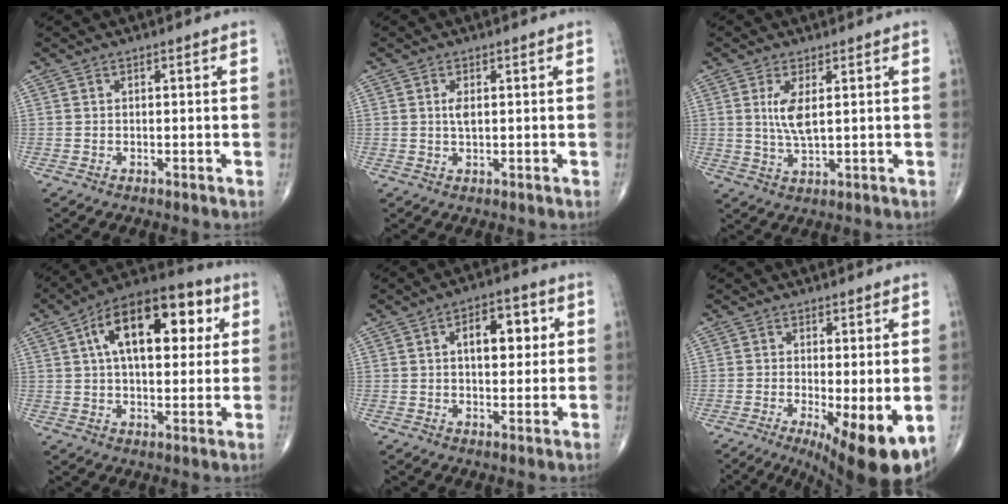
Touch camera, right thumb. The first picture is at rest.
{"total": 2.1, "force": [0.5, 0.9, 1.9], "torque": [-0.038, -0.002, 0.012]}
{"total": 5.1, "force": [1.3, 1.6, 4.7], "torque": [-0.103, -0.014, 0.032]}
{"total": 20.0, "force": [5.9, 10.2, 16.2], "torque": [-0.222, 0.016, 0.083]}
{"total": 9.3, "force": [2.3, 5.0, 7.5], "torque": [-0.077, 0.006, 0.032]}
{"total": 11.6, "force": [-3.5, 3.2, 10.6], "torque": [-0.149, -0.021, -0.044]}